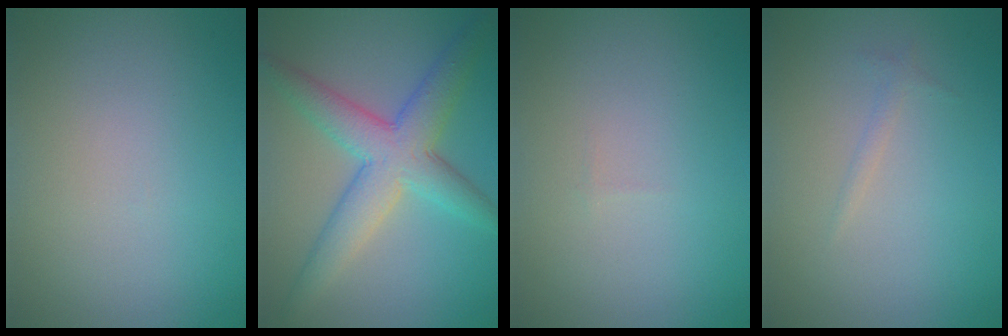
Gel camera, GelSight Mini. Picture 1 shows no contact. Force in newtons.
{"total": 6.4, "press": 6.4, "slide": 0.1}
{"total": 0.0}
{"total": 0.6, "press": 0.6, "slide": 0.1}